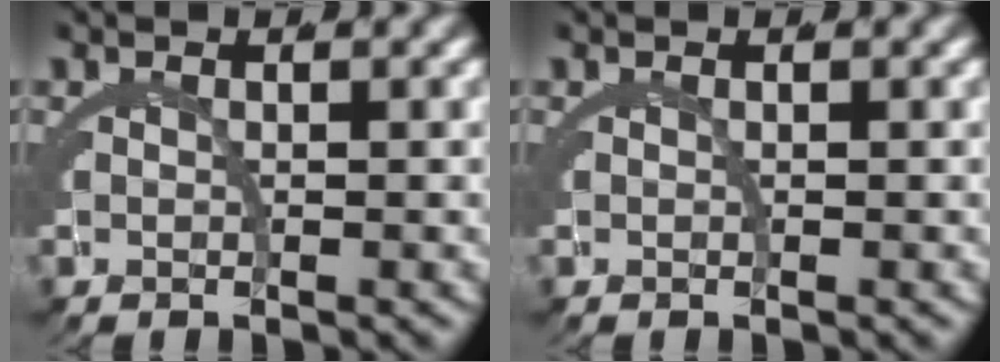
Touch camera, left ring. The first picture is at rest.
{"total": 0.0}